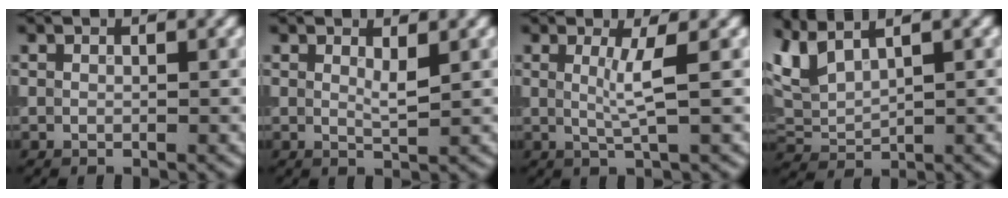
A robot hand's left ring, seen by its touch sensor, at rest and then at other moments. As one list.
[{"total": 1.3, "force": [0.6, 0.2, 1.1], "torque": [-0.022, -0.005, 0.010]}, {"total": 2.5, "force": [0.4, 0.5, 2.5], "torque": [-0.045, -0.004, 0.005]}, {"total": 3.5, "force": [2.5, 1.1, 2.1], "torque": [-0.061, 0.015, 0.056]}]